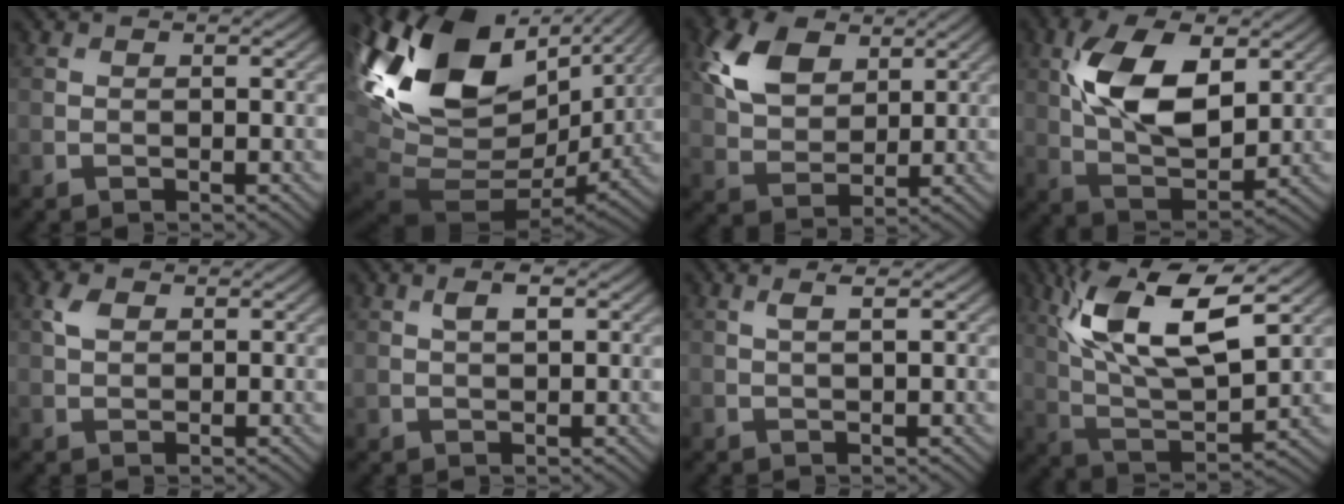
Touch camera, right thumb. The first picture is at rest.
{"total": 19.3, "force": [5.5, 12.8, 13.4], "torque": [-0.297, -0.025, 0.133]}
{"total": 8.9, "force": [3.9, 5.6, 5.6], "torque": [-0.143, 0.008, 0.072]}
{"total": 11.9, "force": [3.4, 6.3, 9.6], "torque": [-0.199, 0.005, 0.061]}
{"total": 2.2, "force": [0.9, 1.4, 1.4], "torque": [-0.038, 0.006, 0.018]}
{"total": 2.5, "force": [1.1, 0.9, 2.1], "torque": [-0.044, 0.004, 0.021]}
{"total": 1.9, "force": [0.8, 0.2, 1.7], "torque": [-0.030, 0.004, 0.016]}
{"total": 16.2, "force": [7.1, 6.0, 13.3], "torque": [-0.293, 0.010, 0.134]}